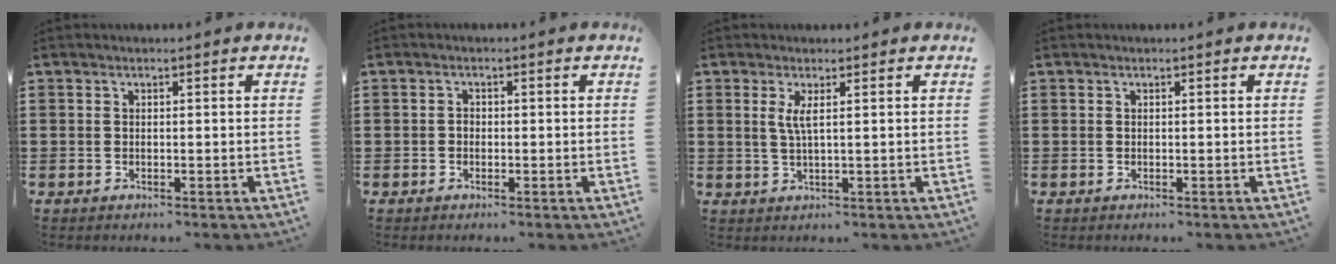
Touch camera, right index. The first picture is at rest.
{"total": 0.9, "force": [-0.4, 0.7, 0.5], "torque": [-0.012, 0.000, -0.007]}
{"total": 2.6, "force": [0.7, 0.1, 2.5], "torque": [-0.053, -0.001, 0.011]}
{"total": 0.0}